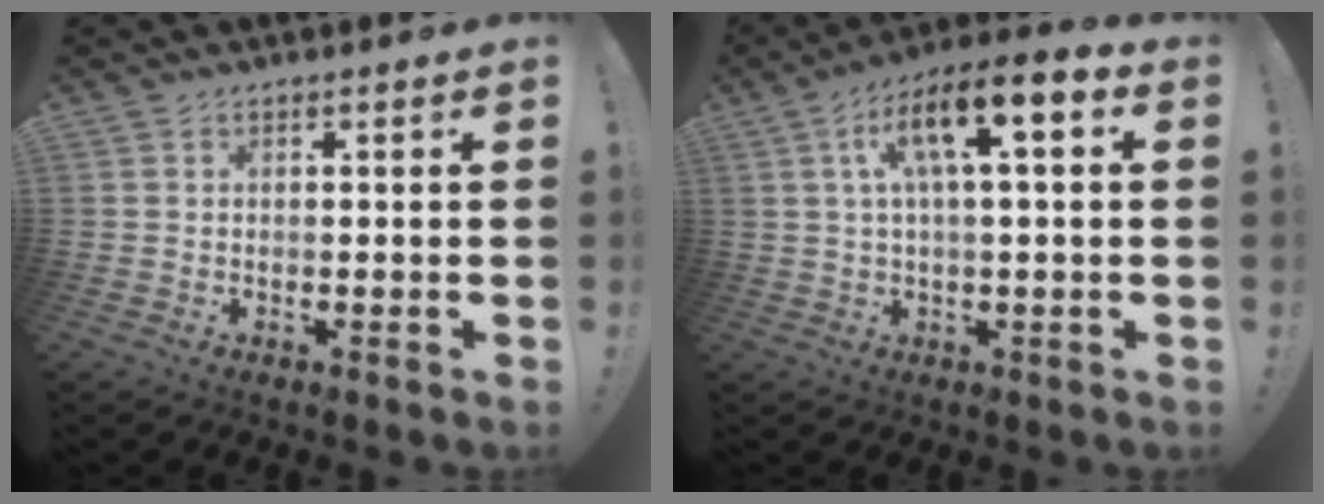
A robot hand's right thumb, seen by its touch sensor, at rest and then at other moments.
{"total": 12.2, "force": [3.6, 3.1, 11.2], "torque": [-0.185, -0.008, 0.055]}